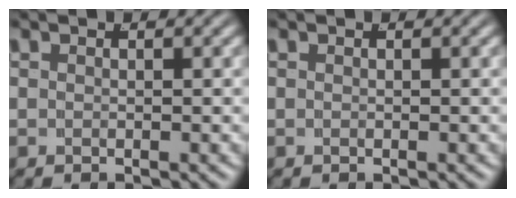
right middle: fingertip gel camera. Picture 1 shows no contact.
{"total": 0.0}